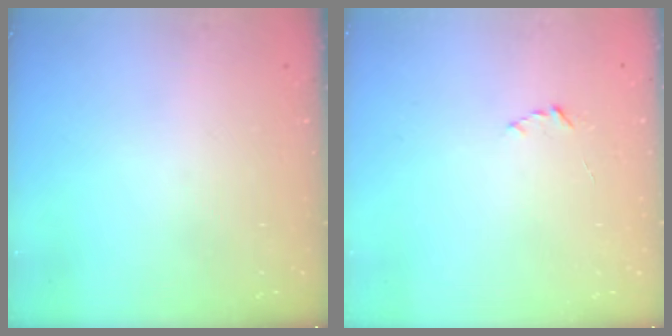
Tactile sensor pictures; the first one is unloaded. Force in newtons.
{"total": 1.9, "press": 1.9, "slide": 0.2}